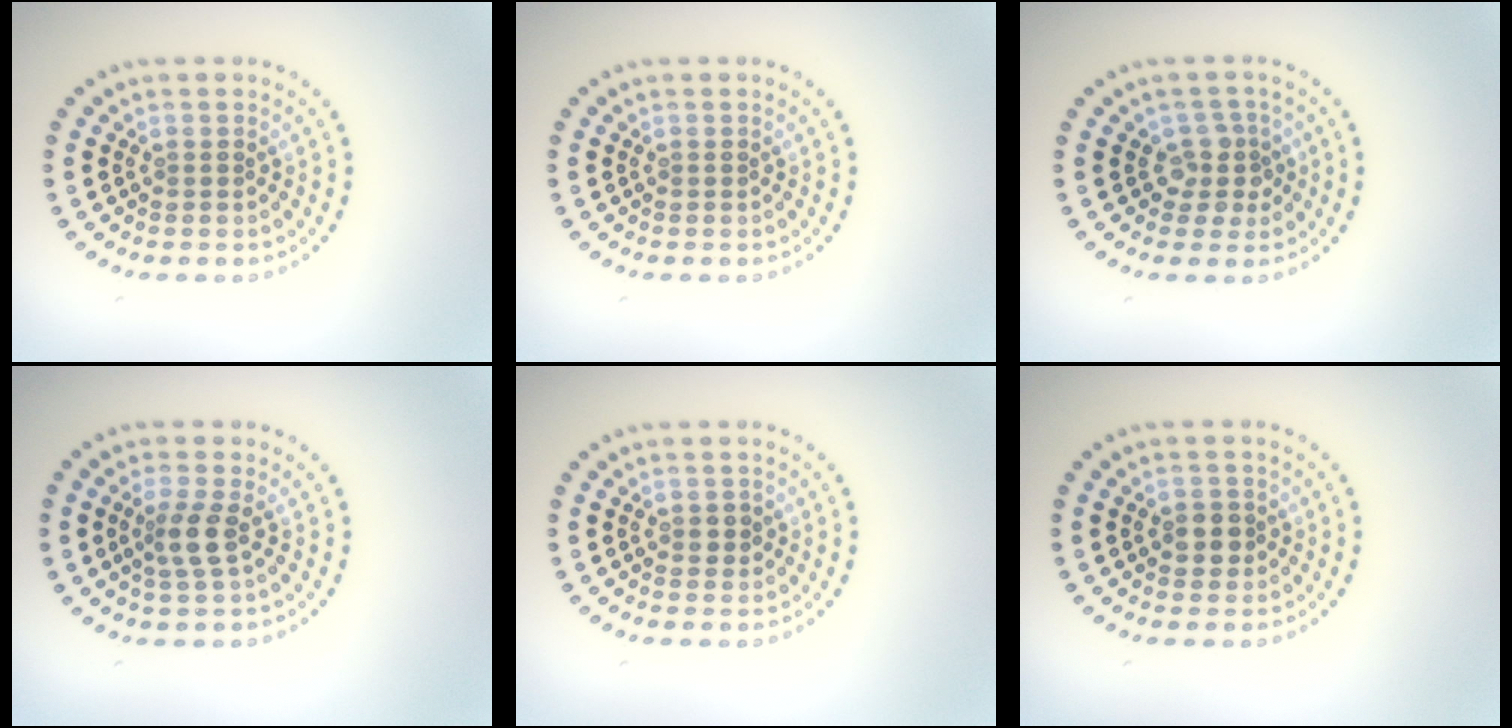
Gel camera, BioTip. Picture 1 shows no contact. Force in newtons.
{"total": 0.0}
{"total": 2.4, "press": 1.9, "slide": 1.5}
{"total": 2.4, "press": 1.9, "slide": 1.4}
{"total": 1.0, "press": 1.0, "slide": 0.2}
{"total": 1.8, "press": 1.8, "slide": 0.6}